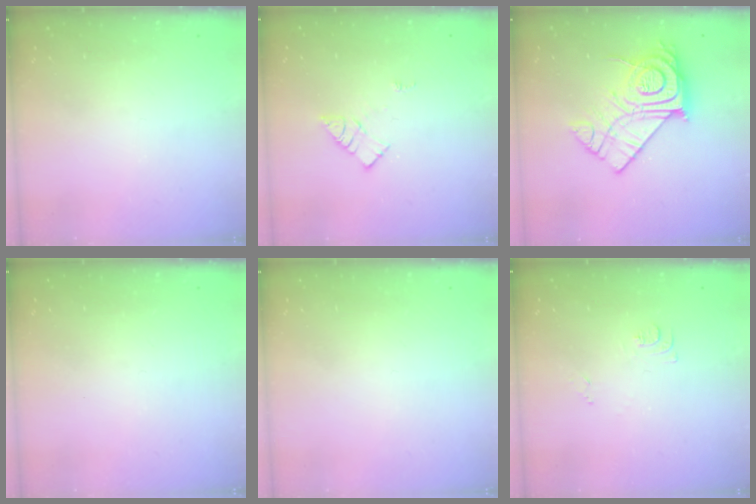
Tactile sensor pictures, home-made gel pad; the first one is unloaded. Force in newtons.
{"total": 7.5, "press": 7.5, "slide": 0.3}
{"total": 16.3, "press": 16.2, "slide": 1.2}
{"total": 0.0}
{"total": 1.7, "press": 1.7, "slide": 0.1}
{"total": 7.3, "press": 7.3, "slide": 0.7}